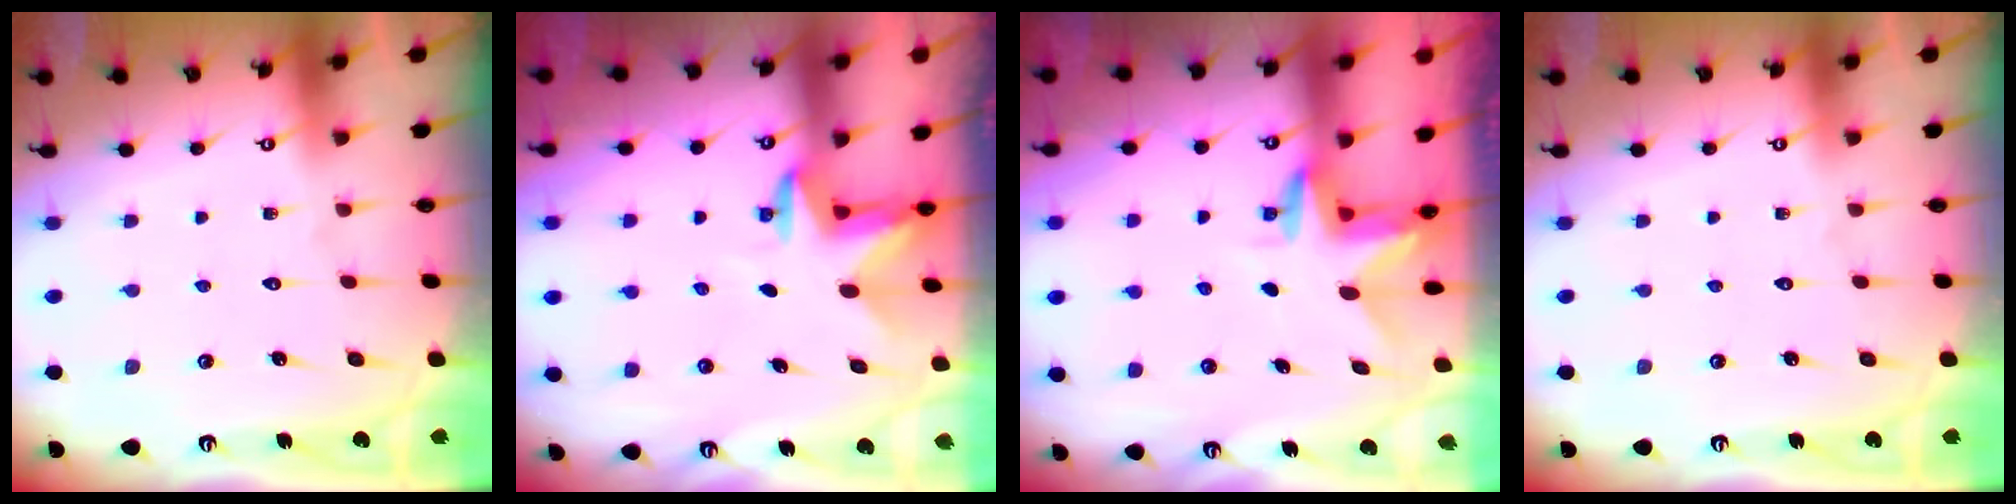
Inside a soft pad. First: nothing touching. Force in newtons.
{"total": 3.1, "press": 3.0, "slide": 0.8}
{"total": 3.0, "press": 3.0, "slide": 0.2}
{"total": 0.0}